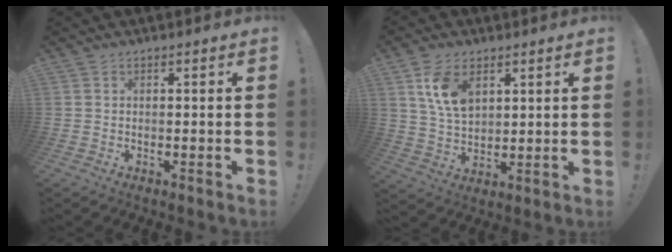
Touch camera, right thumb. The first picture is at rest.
{"total": 10.5, "force": [4.9, 6.2, 6.9], "torque": [-0.125, -0.010, 0.092]}